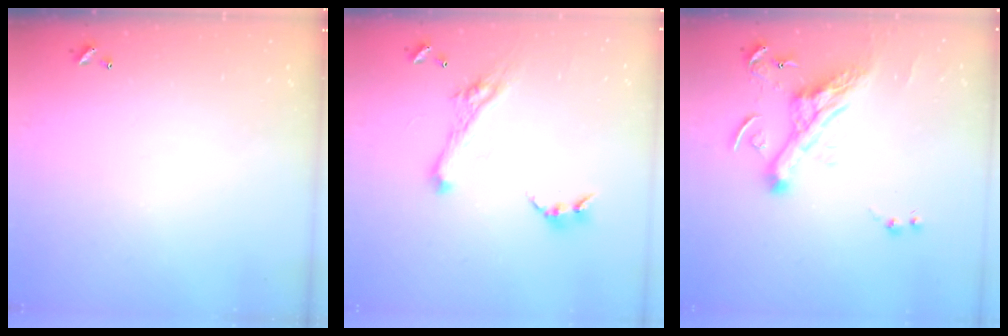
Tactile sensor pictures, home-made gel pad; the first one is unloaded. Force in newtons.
{"total": 8.8, "press": 8.7, "slide": 1.4}
{"total": 9.7, "press": 9.3, "slide": 2.6}